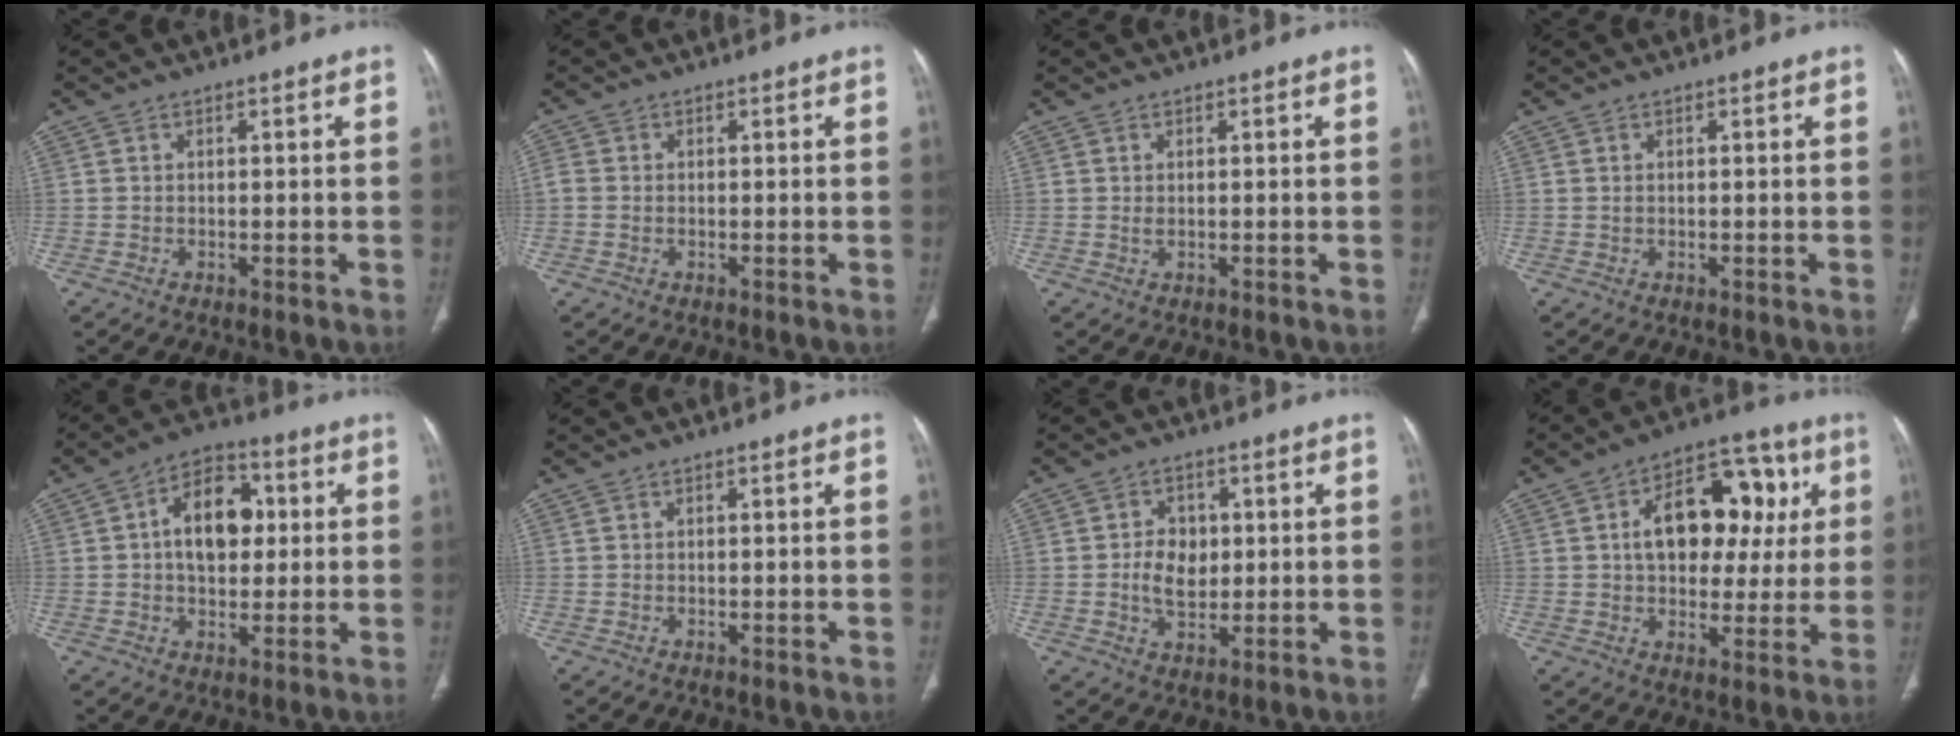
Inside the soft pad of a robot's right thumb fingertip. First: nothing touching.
{"total": 1.7, "force": [-0.3, 1.2, 1.1], "torque": [-0.032, 0.003, -0.006]}
{"total": 0.7, "force": [0.1, 0.2, 0.6], "torque": [-0.018, -0.001, 0.006]}
{"total": 0.0}
{"total": 12.8, "force": [1.8, 8.4, 9.5], "torque": [-0.117, 0.017, 0.022]}
{"total": 0.0}
{"total": 6.4, "force": [0.3, 4.7, 4.4], "torque": [-0.054, -0.004, 0.007]}
{"total": 17.7, "force": [3.7, 11.6, 12.9], "torque": [-0.139, 0.023, 0.055]}